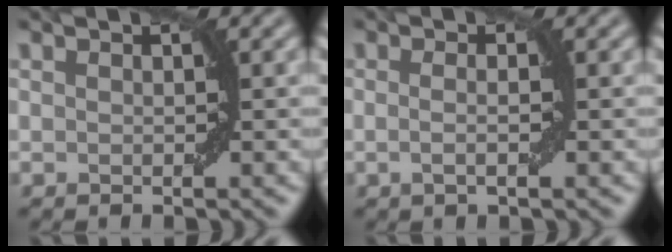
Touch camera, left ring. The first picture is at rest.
{"total": 1.8, "force": [-0.1, 0.4, 1.7], "torque": [-0.024, -0.002, -0.010]}